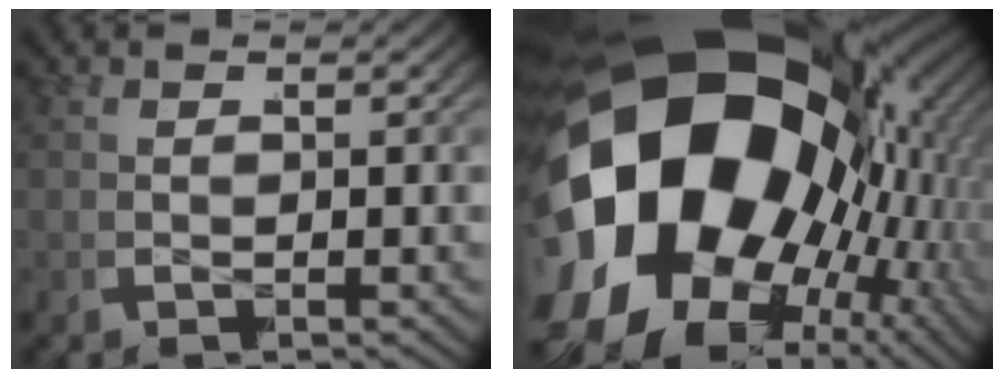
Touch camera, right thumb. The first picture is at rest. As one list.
[{"total": 33.9, "force": [-0.1, 22.2, 25.6], "torque": [-0.428, -0.029, 0.001]}]